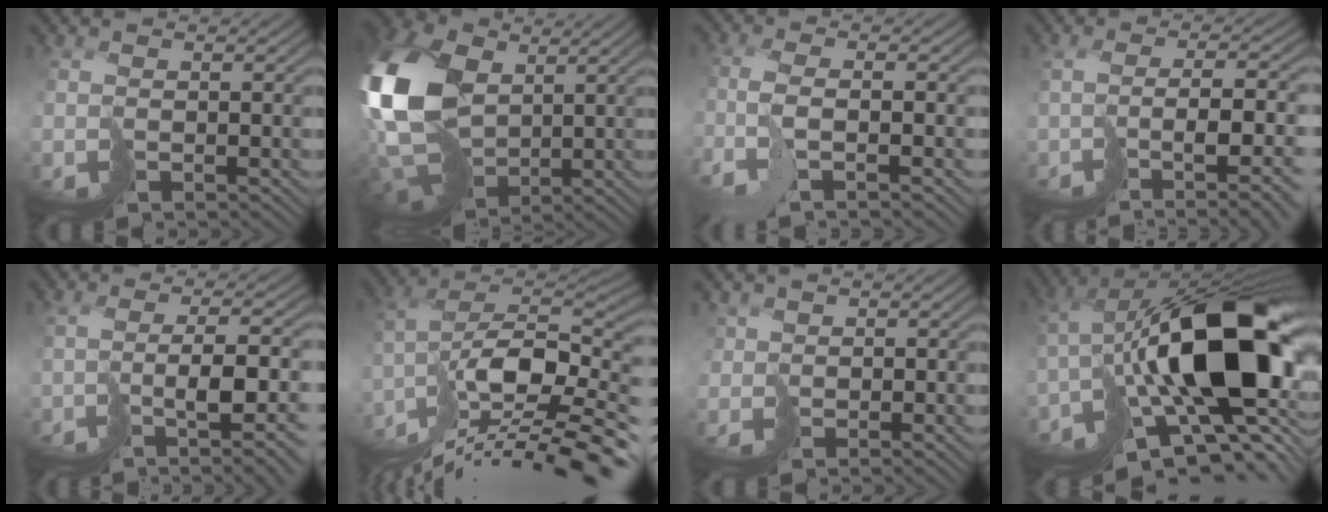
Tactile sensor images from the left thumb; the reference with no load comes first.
{"total": 17.7, "force": [2.5, 12.3, 12.5], "torque": [-0.327, 0.008, 0.050]}
{"total": 3.7, "force": [-1.8, 0.0, 3.3], "torque": [-0.062, 0.003, -0.048]}
{"total": 9.8, "force": [-3.8, 2.6, 8.7], "torque": [-0.140, -0.022, -0.035]}
{"total": 8.3, "force": [-2.0, 1.8, 7.9], "torque": [-0.124, -0.009, -0.023]}
{"total": 15.8, "force": [-9.7, 5.7, 11.1], "torque": [-0.214, 0.005, -0.164]}
{"total": 1.3, "force": [0.7, 1.1, -0.3], "torque": [-0.002, -0.003, 0.006]}
{"total": 20.0, "force": [-4.0, 9.6, 17.1], "torque": [-0.284, -0.017, -0.051]}